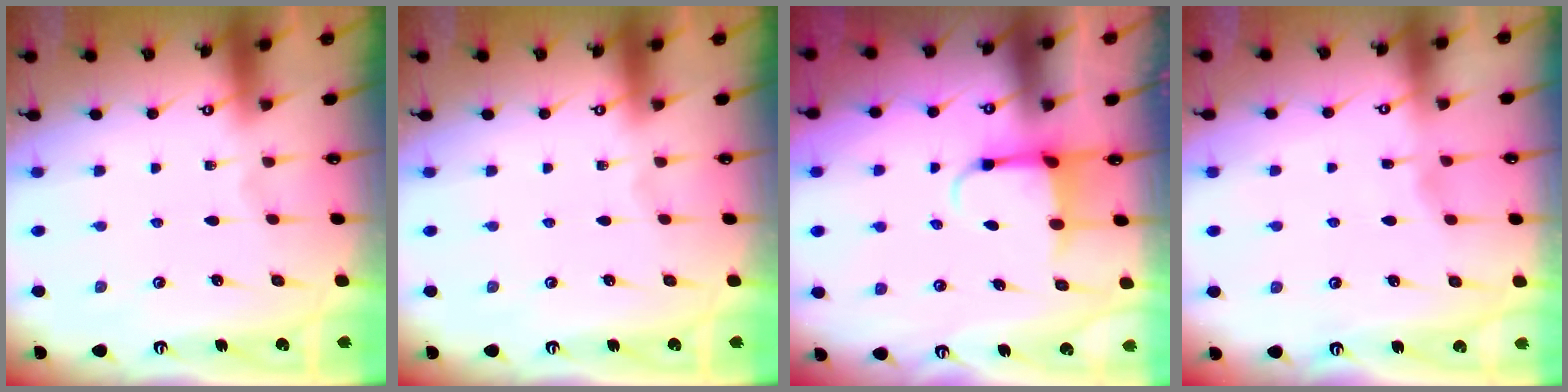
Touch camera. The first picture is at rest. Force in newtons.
{"total": 0.0}
{"total": 3.8, "press": 3.7, "slide": 1.1}
{"total": 2.8, "press": 2.8, "slide": 0.3}